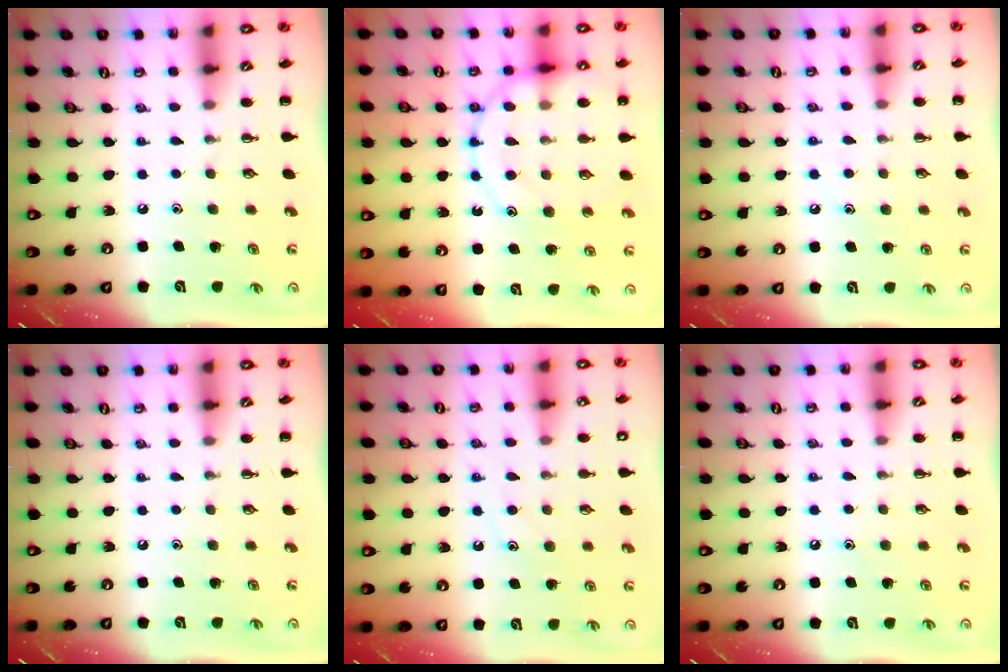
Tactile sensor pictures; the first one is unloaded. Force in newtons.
{"total": 17.1, "press": 16.9, "slide": 2.2}
{"total": 8.0, "press": 7.8, "slide": 1.8}
{"total": 0.0}
{"total": 9.1, "press": 9.1, "slide": 1.0}
{"total": 5.2, "press": 4.9, "slide": 1.6}